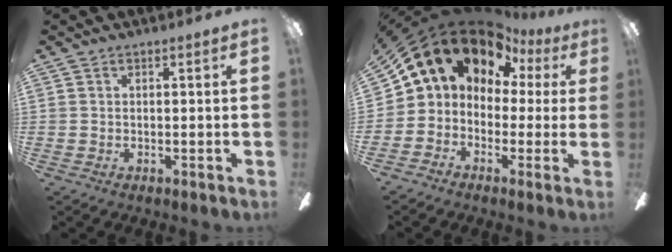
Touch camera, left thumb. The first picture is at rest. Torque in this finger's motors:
{"motor_torque": [0.06, 2.13, 1.52, -1.24, 0.31]}